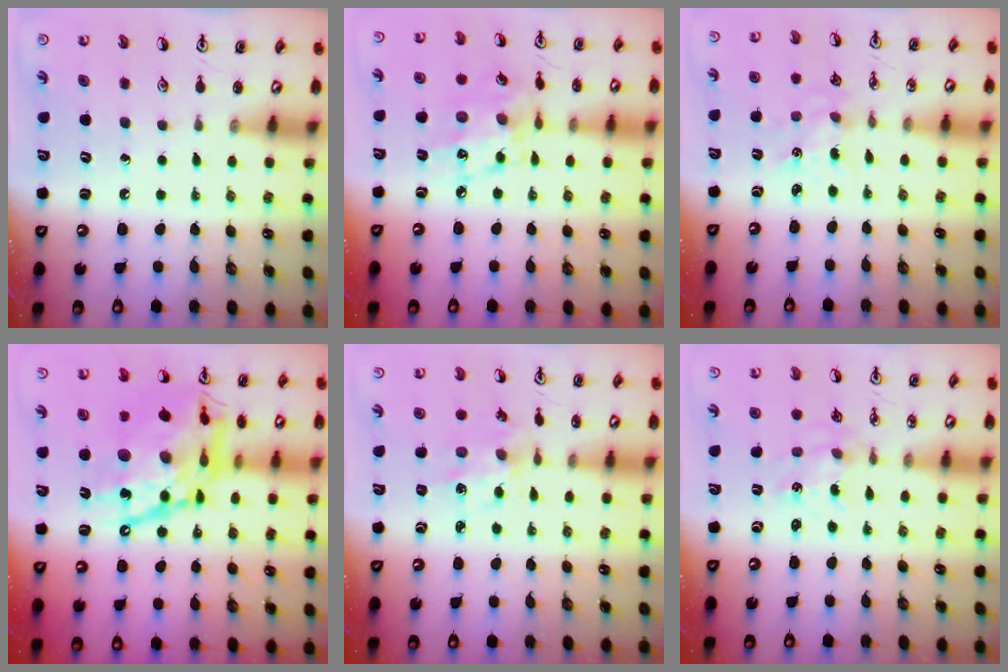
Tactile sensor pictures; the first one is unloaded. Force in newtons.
{"total": 10.9, "press": 10.9, "slide": 0.7}
{"total": 2.2, "press": 2.2, "slide": 0.3}
{"total": 22.7, "press": 22.6, "slide": 1.9}
{"total": 3.7, "press": 3.6, "slide": 1.0}
{"total": 0.9, "press": 0.8, "slide": 0.1}